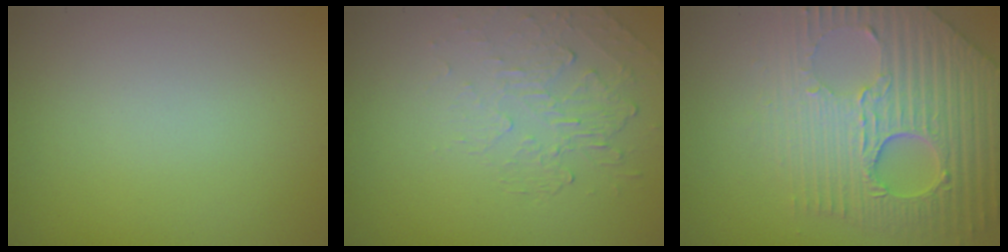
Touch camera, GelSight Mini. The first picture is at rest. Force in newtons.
{"total": 2.1, "press": 0.9, "slide": 1.9}
{"total": 7.5, "press": 5.9, "slide": 4.7}